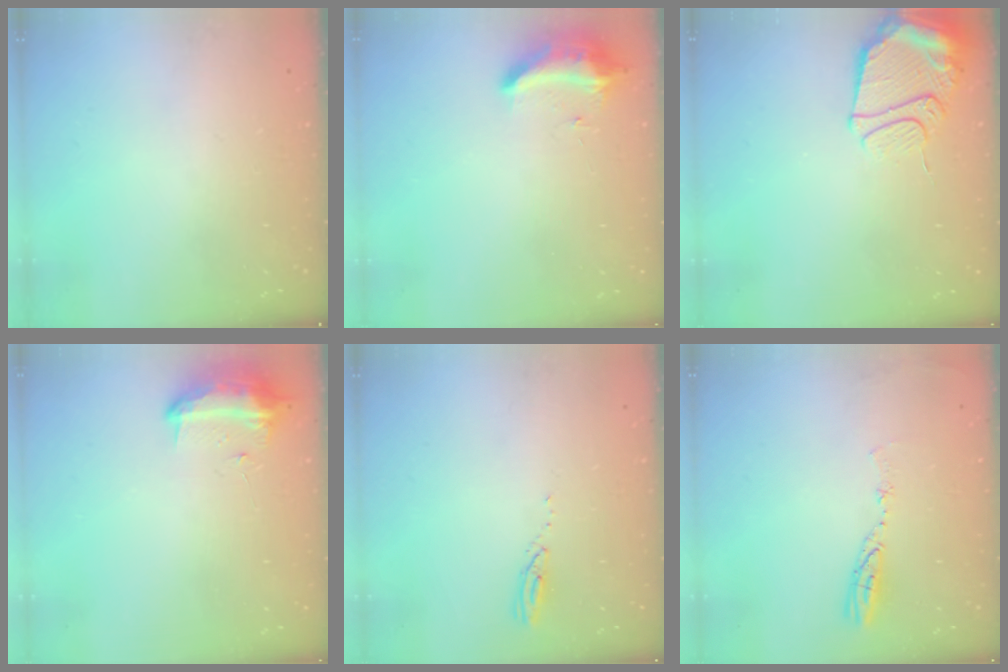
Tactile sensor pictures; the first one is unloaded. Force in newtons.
{"total": 9.1, "press": 9.1, "slide": 0.0}
{"total": 13.3, "press": 13.2, "slide": 1.4}
{"total": 10.7, "press": 10.6, "slide": 0.7}
{"total": 3.0, "press": 3.0, "slide": 0.1}
{"total": 5.0, "press": 5.0, "slide": 0.6}